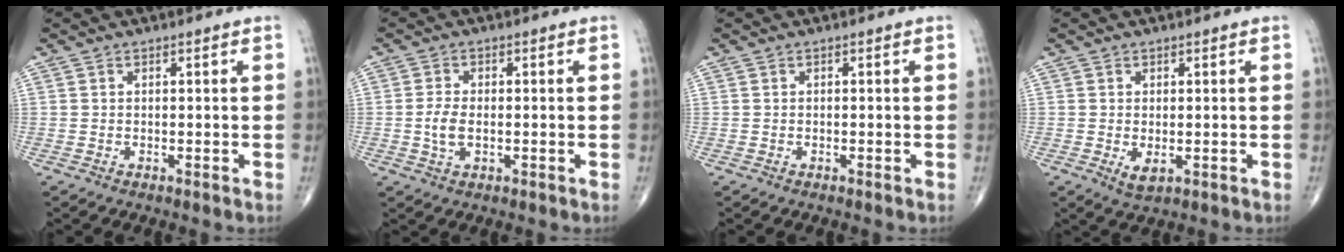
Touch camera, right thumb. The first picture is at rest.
{"total": 3.9, "force": [-0.5, 2.1, 3.3], "torque": [-0.067, -0.001, -0.011]}
{"total": 0.0}
{"total": 2.5, "force": [-0.4, 1.3, 2.1], "torque": [-0.031, -0.007, 0.000]}